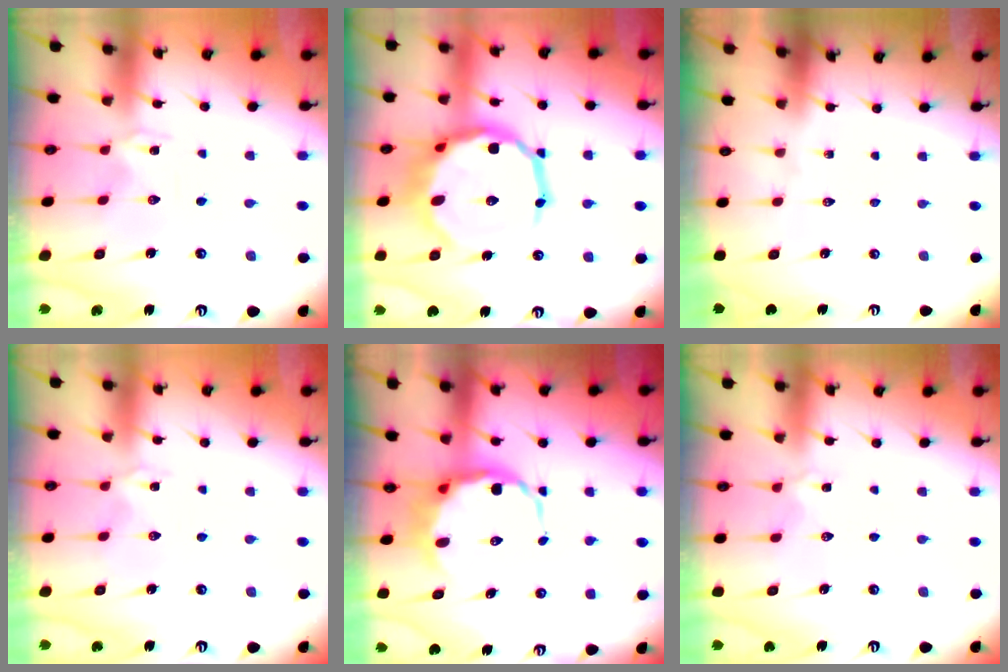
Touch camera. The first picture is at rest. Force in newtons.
{"total": 19.2, "press": 18.9, "slide": 3.3}
{"total": 0.0}
{"total": 2.6, "press": 2.6, "slide": 0.4}
{"total": 9.8, "press": 9.5, "slide": 2.4}
{"total": 3.7, "press": 3.6, "slide": 0.6}